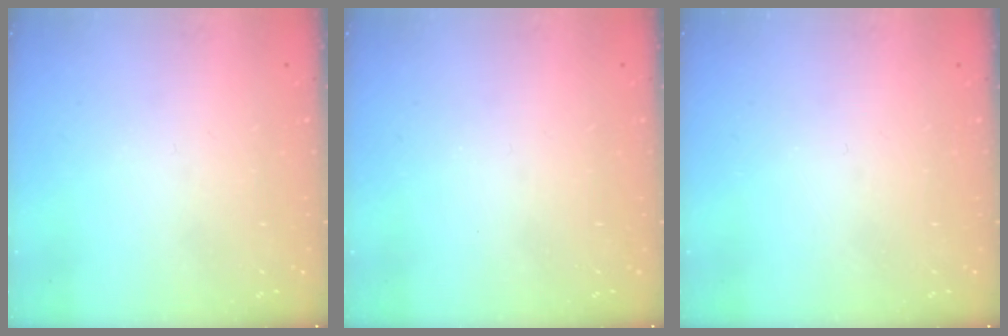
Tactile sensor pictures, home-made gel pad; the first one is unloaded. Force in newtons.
{"total": 0.0}
{"total": 0.0}